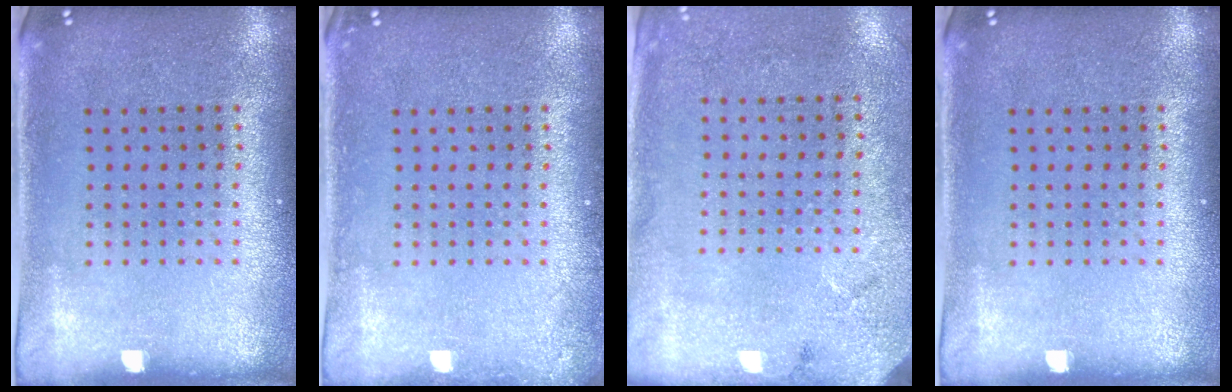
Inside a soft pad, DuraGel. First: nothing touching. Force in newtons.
{"total": 0.8, "press": 0.8, "slide": 0.1}
{"total": 2.7, "press": 2.2, "slide": 1.6}
{"total": 0.0}